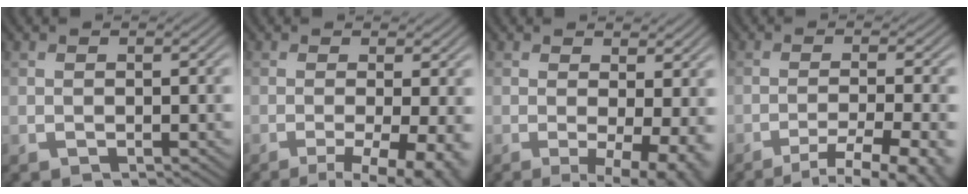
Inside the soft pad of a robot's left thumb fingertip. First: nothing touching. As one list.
[{"total": 7.9, "force": [-2.9, 2.1, 7.1], "torque": [-0.098, -0.009, -0.036]}, {"total": 6.9, "force": [-0.4, 2.1, 6.5], "torque": [-0.094, -0.008, -0.001]}, {"total": 8.2, "force": [-5.5, 1.3, 5.9], "torque": [-0.091, -0.006, -0.076]}]